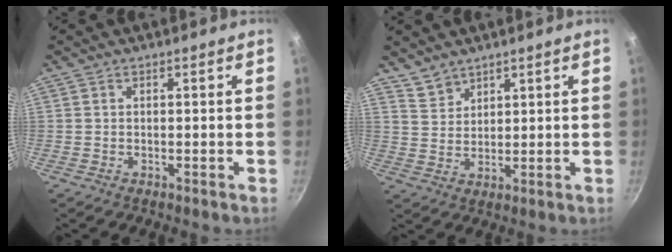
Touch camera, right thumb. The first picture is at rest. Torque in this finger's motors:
{"motor_torque": [-0.92, 0.20, -0.17, 0.13, 0.06]}